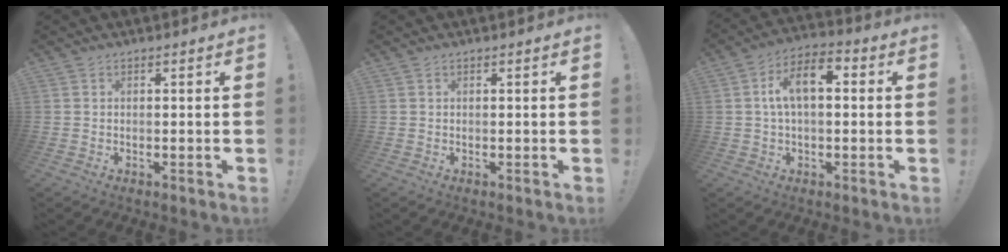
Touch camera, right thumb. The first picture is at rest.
{"total": 0.0}
{"total": 9.9, "force": [1.4, 5.1, 8.4], "torque": [-0.134, 0.012, 0.026]}